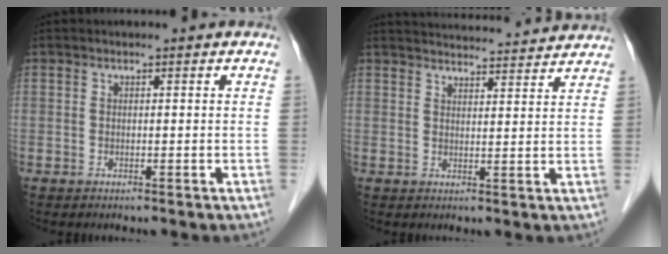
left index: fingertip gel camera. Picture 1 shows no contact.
{"total": 15.6, "force": [15.2, 1.4, 3.5], "torque": [-0.048, 0.022, 0.197]}